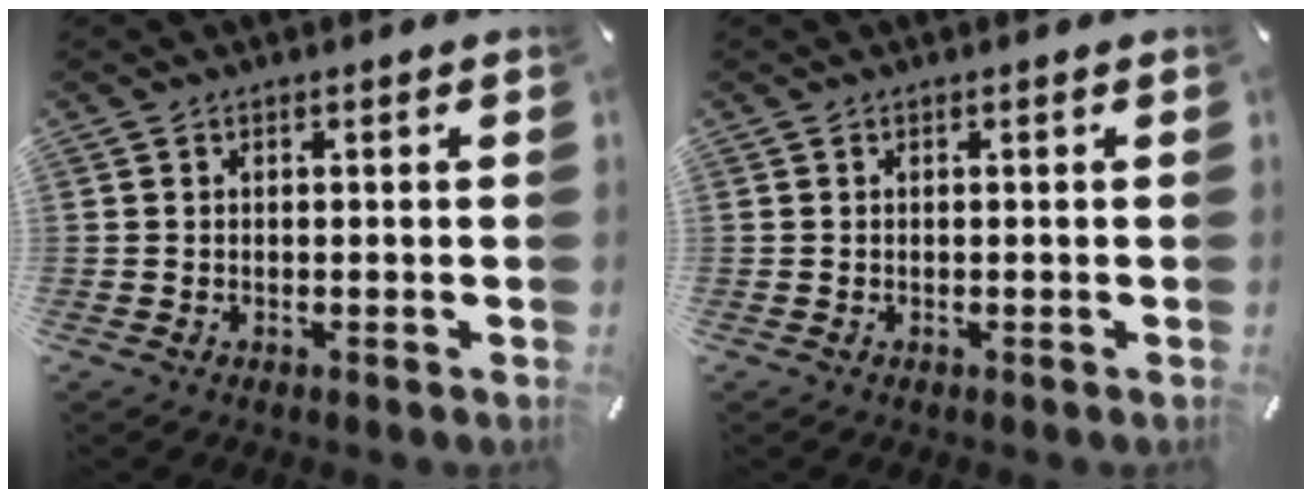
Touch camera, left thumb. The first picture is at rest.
{"total": 0.0}